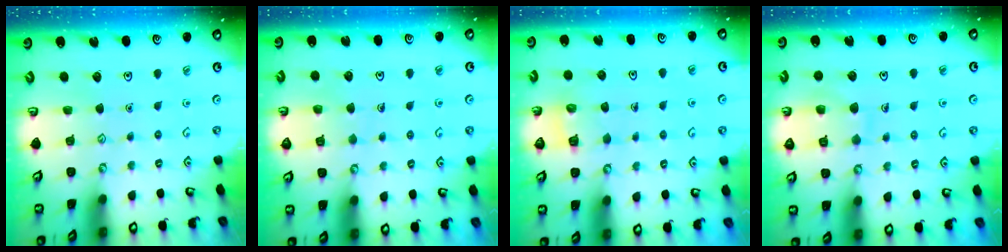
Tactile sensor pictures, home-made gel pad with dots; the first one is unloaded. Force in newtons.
{"total": 4.7, "press": 4.6, "slide": 0.4}
{"total": 2.2, "press": 2.2, "slide": 0.1}
{"total": 9.1, "press": 9.1, "slide": 0.7}